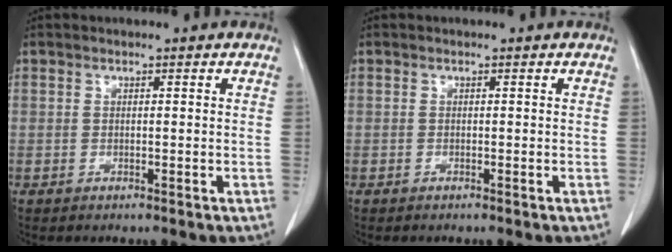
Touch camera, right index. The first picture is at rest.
{"total": 0.0}